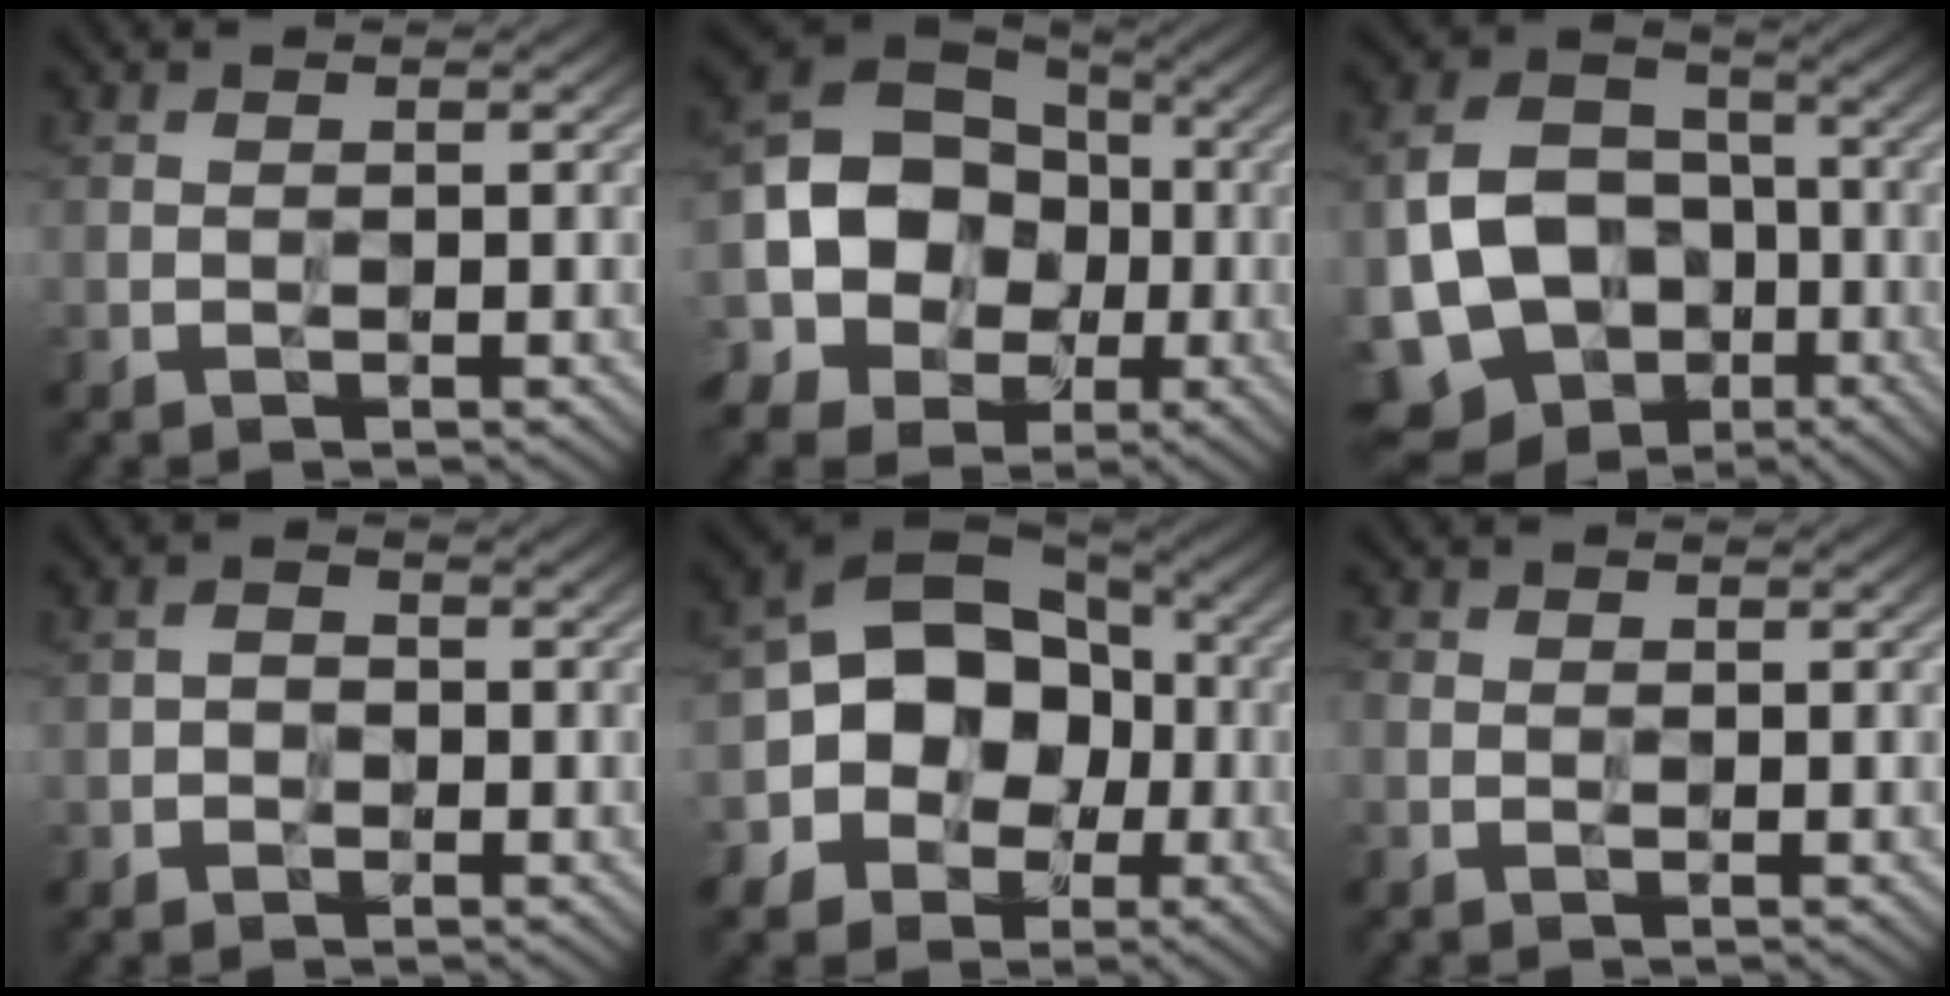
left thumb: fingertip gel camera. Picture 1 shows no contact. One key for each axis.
{"total": 14.3, "fx": -1.9, "fy": 11.9, "fz": 7.7, "tx": -0.170, "ty": -0.016, "tz": -0.052}
{"total": 15.2, "fx": -5.1, "fy": 11.7, "fz": 8.4, "tx": -0.196, "ty": -0.031, "tz": -0.093}
{"total": 1.5, "fx": -0.6, "fy": 1.2, "fz": 0.5, "tx": -0.006, "ty": 0.001, "tz": -0.017}
{"total": 14.0, "fx": -2.3, "fy": 11.6, "fz": 7.5, "tx": -0.131, "ty": 0.008, "tz": -0.074}
{"total": 0.7, "fx": -0.2, "fy": 0.5, "fz": 0.3, "tx": -0.007, "ty": -0.001, "tz": -0.006}